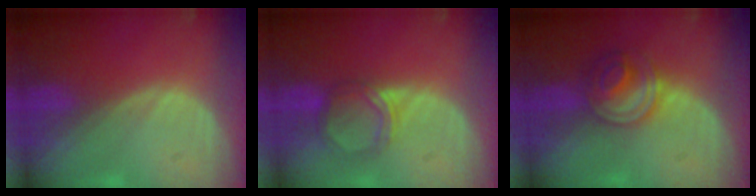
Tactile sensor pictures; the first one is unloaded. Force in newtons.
{"total": 4.1, "press": 3.8, "slide": 1.6}
{"total": 6.0, "press": 5.4, "slide": 2.6}